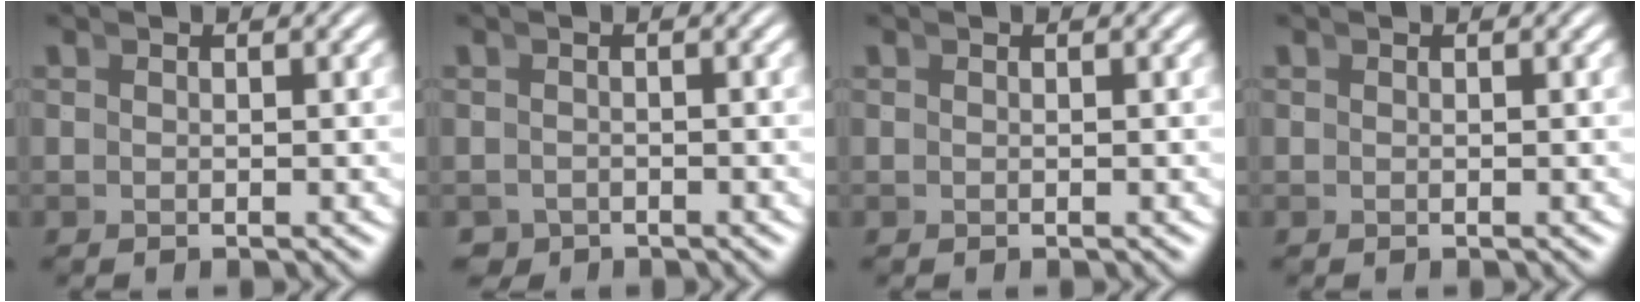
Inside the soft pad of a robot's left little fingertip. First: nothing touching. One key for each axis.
{"total": 2.8, "fx": -1.8, "fy": 2.1, "fz": 0.4, "tx": -0.015, "ty": -0.017, "tz": -0.029}
{"total": 0.0}
{"total": 0.0}